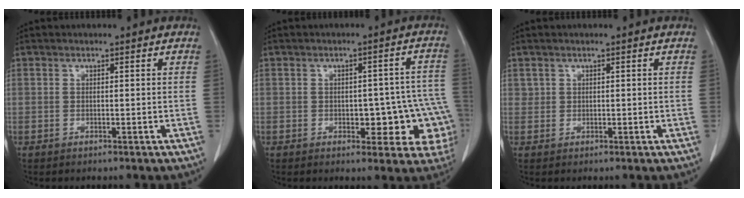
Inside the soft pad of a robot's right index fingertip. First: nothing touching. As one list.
[{"total": 10.8, "force": [-2.7, 5.4, 8.9], "torque": [-0.072, 0.030, -0.024]}, {"total": 0.8, "force": [0.4, 0.6, -0.1], "torque": [0.012, 0.002, 0.006]}]